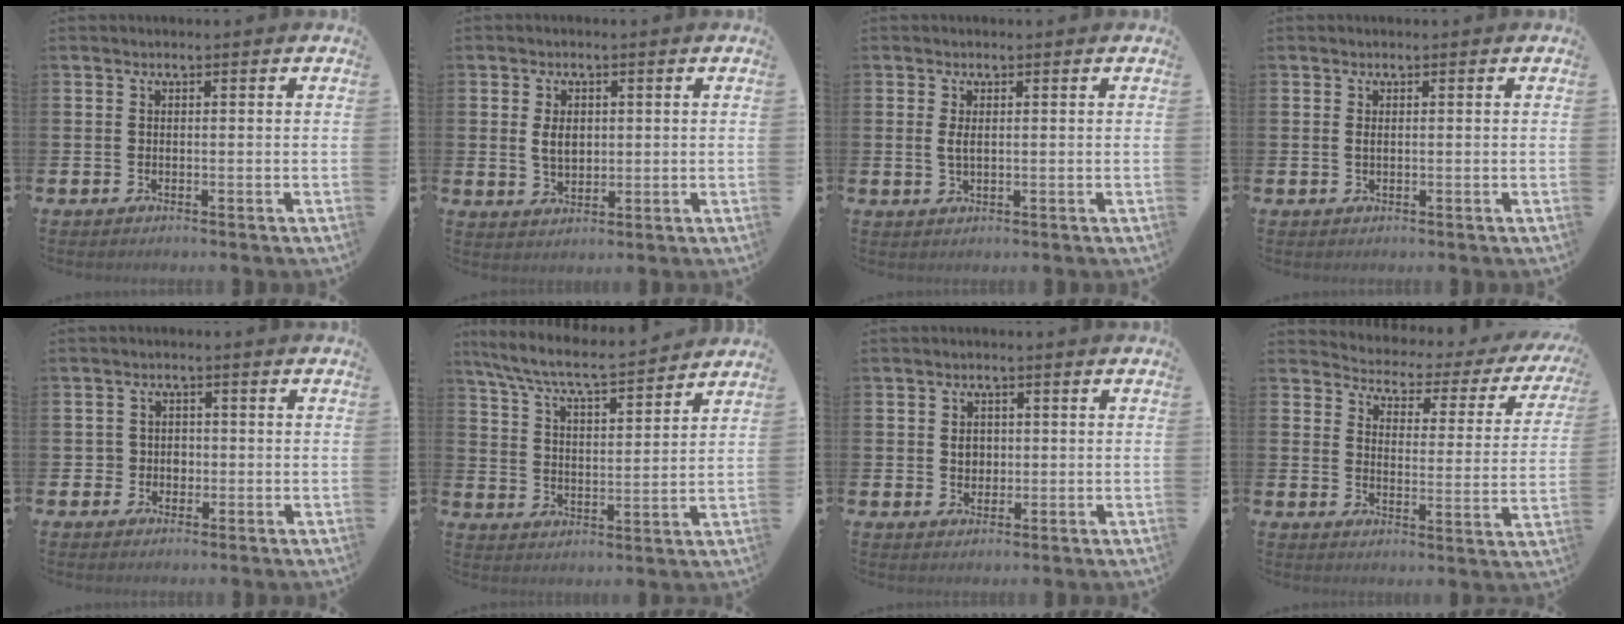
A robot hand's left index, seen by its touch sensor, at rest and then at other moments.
{"total": 3.4, "force": [0.8, 2.3, 2.4], "torque": [-0.035, 0.001, 0.010]}
{"total": 1.7, "force": [0.4, 0.7, 1.5], "torque": [-0.028, 0.003, 0.005]}
{"total": 0.7, "force": [0.2, 0.2, 0.6], "torque": [-0.010, 0.002, 0.002]}
{"total": 2.3, "force": [-0.3, 2.2, 0.4], "torque": [-0.006, 0.005, -0.013]}
{"total": 7.3, "force": [6.9, 0.3, 2.5], "torque": [-0.081, -0.048, 0.118]}
{"total": 2.4, "force": [0.5, 2.0, 1.2], "torque": [-0.010, 0.003, 0.004]}
{"total": 2.8, "force": [2.4, 1.3, 0.5], "torque": [-0.029, -0.031, 0.030]}